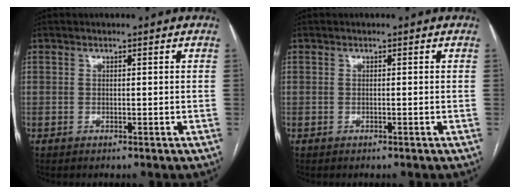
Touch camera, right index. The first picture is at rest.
{"total": 0.0}